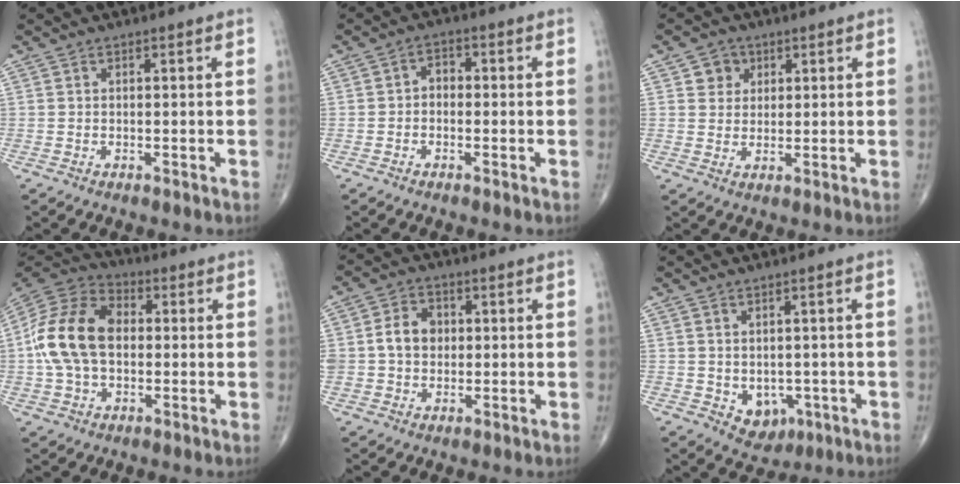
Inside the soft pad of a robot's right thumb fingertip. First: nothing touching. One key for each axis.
{"total": 2.6, "fx": -0.5, "fy": 2.0, "fz": 1.6, "tx": -0.010, "ty": 0.016, "tz": -0.021}
{"total": 4.2, "fx": 1.8, "fy": 3.7, "fz": 1.0, "tx": 0.006, "ty": -0.004, "tz": 0.026}
{"total": 16.7, "fx": 0.3, "fy": 11.2, "fz": 12.4, "tx": -0.233, "ty": 0.031, "tz": 0.000}
{"total": 6.7, "fx": 0.4, "fy": 5.4, "fz": 3.9, "tx": -0.054, "ty": 0.011, "tz": 0.004}
{"total": 5.4, "fx": -1.1, "fy": 4.2, "fz": 3.2, "tx": -0.020, "ty": -0.001, "tz": 0.001}